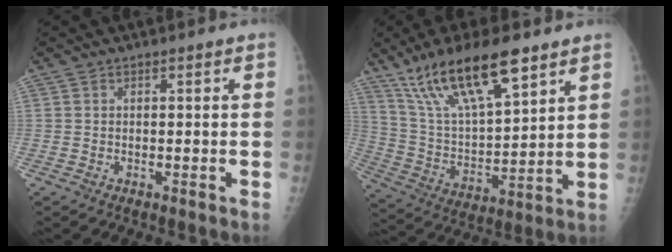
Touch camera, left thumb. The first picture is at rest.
{"total": 19.5, "force": [12.5, 5.9, 13.7], "torque": [-0.228, -0.041, 0.241]}